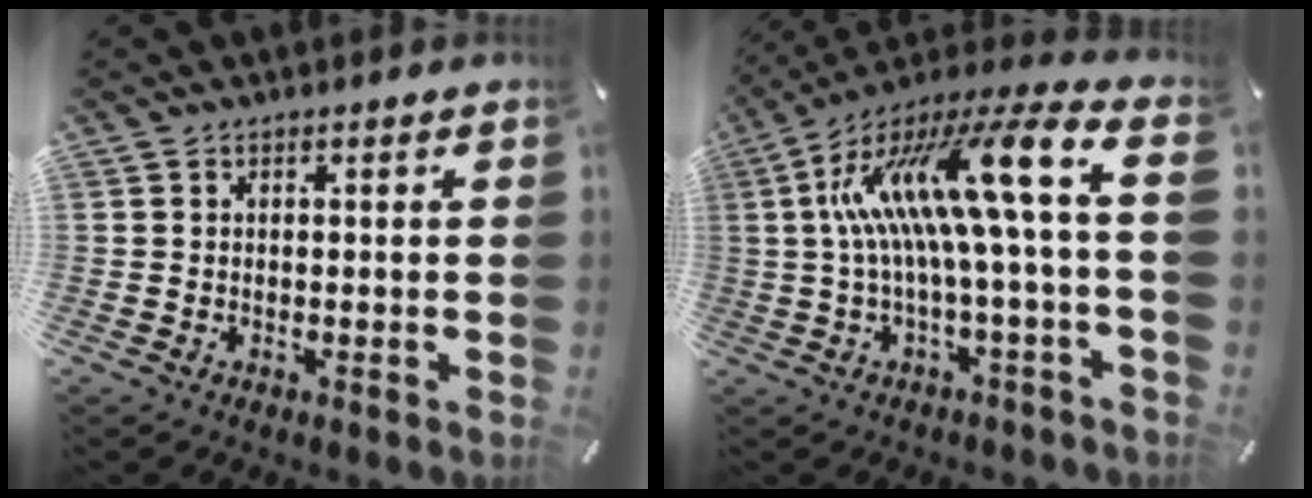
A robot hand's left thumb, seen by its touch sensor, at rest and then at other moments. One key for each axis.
{"total": 18.9, "fx": 2.6, "fy": 1.4, "fz": 18.6, "tx": -0.377, "ty": -0.018, "tz": 0.024}